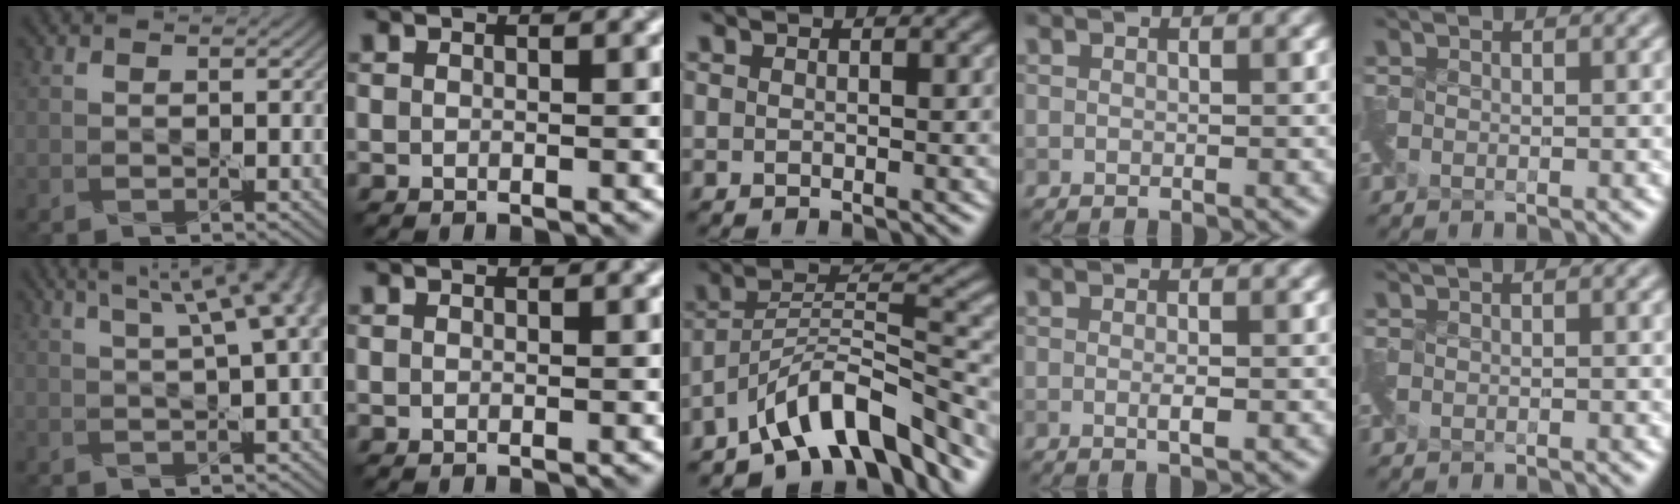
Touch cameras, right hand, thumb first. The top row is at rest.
{"thumb": {"total": 12.0, "force": [4.7, 4.1, 10.3], "torque": [-0.117, 0.059, 0.044]}, "middle": {"total": 9.7, "force": [-7.0, 3.0, 6.0], "torque": [-0.086, 0.010, -0.131]}, "ring": {"total": 1.1, "force": [-0.1, 0.2, 1.1], "torque": [-0.021, -0.003, -0.002]}, "little": {"total": 0.6, "force": [-0.5, 0.1, 0.3], "torque": [-0.007, -0.013, -0.011]}}